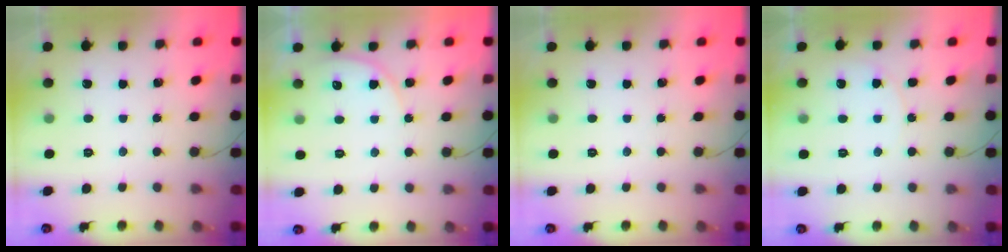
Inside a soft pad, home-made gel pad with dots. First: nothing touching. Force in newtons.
{"total": 5.8, "press": 5.8, "slide": 0.4}
{"total": 0.0}
{"total": 6.5, "press": 6.5, "slide": 0.7}